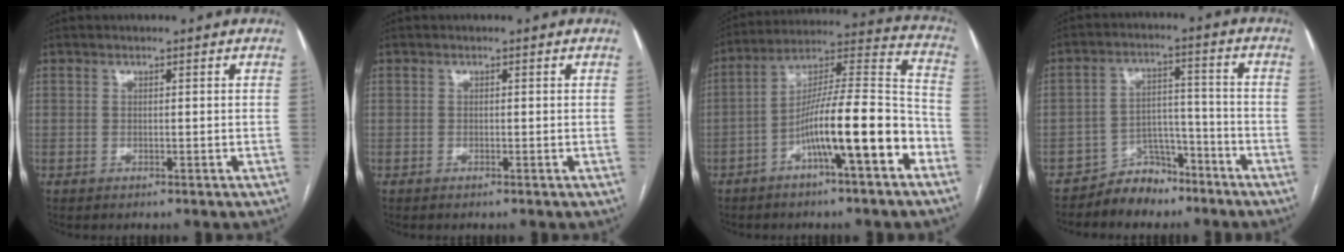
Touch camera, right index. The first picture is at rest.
{"total": 0.0}
{"total": 15.6, "force": [-6.7, 1.5, 14.0], "torque": [-0.232, 0.017, -0.111]}
{"total": 6.8, "force": [-5.6, 3.7, 1.2], "torque": [-0.013, 0.023, -0.093]}